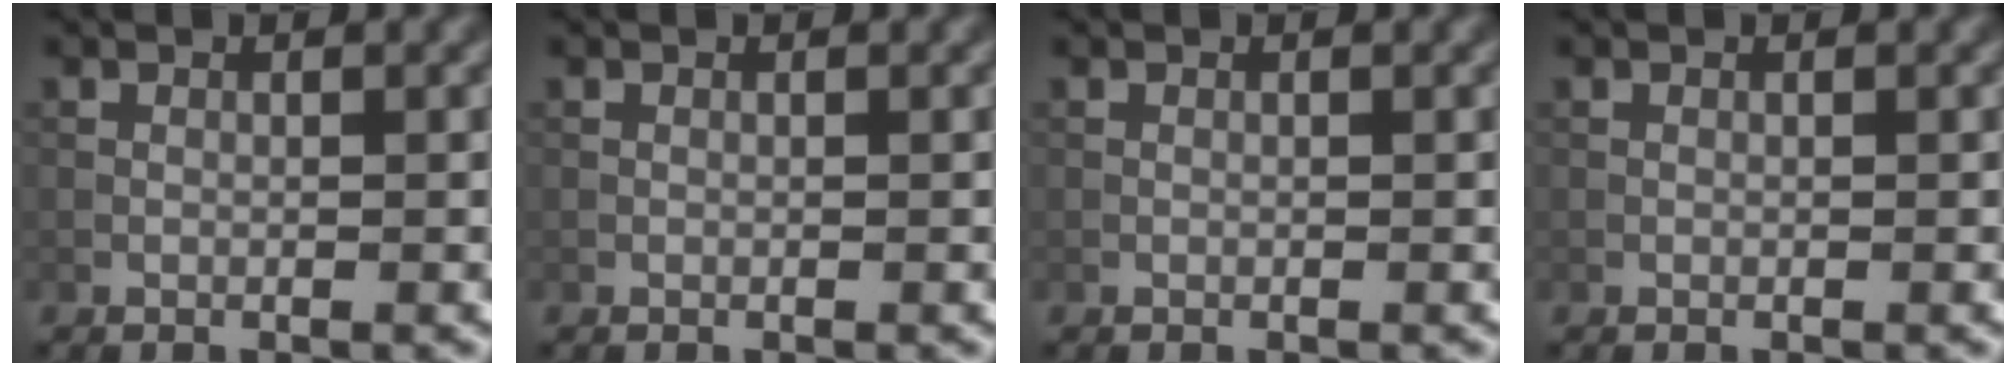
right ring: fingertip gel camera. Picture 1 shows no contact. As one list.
[{"total": 0.0}, {"total": 0.0}, {"total": 0.0}]